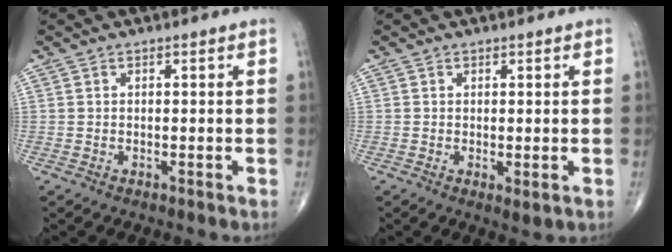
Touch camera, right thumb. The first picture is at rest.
{"total": 1.7, "force": [-0.2, 0.7, 1.5], "torque": [-0.027, -0.008, -0.001]}